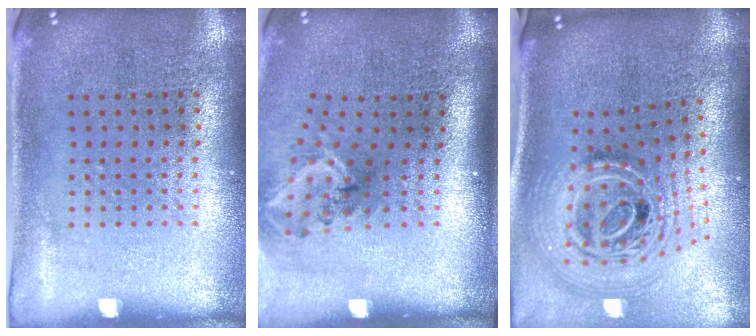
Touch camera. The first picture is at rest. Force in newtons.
{"total": 2.1, "press": 1.3, "slide": 1.6}
{"total": 2.6, "press": 1.8, "slide": 1.9}